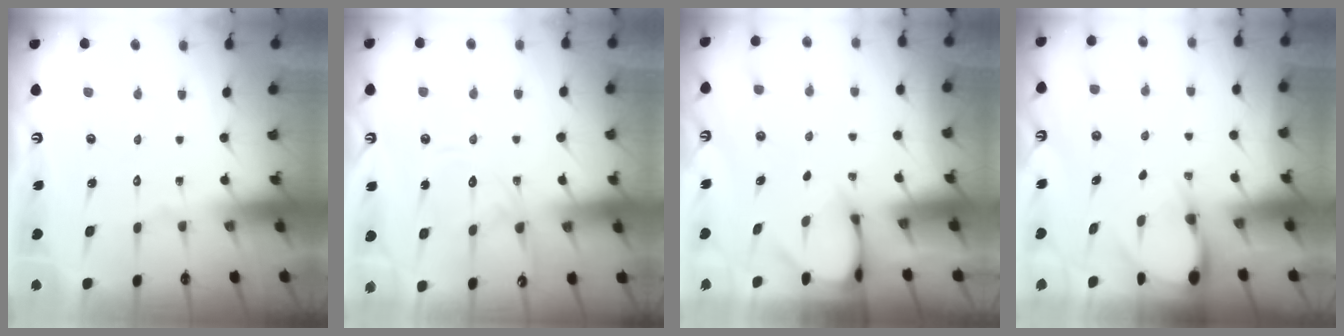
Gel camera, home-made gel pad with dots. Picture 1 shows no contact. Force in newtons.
{"total": 13.6, "press": 13.6, "slide": 1.3}
{"total": 3.3, "press": 3.3, "slide": 0.3}
{"total": 3.3, "press": 3.3, "slide": 0.2}